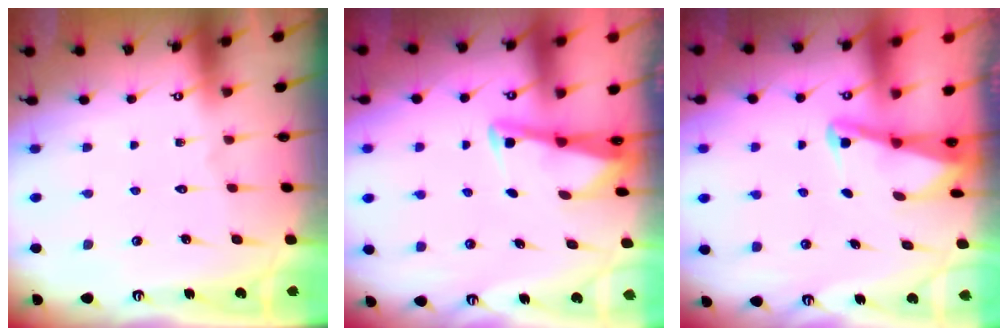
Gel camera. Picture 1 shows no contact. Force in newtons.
{"total": 2.9, "press": 2.9, "slide": 0.3}
{"total": 2.1, "press": 2.0, "slide": 0.3}